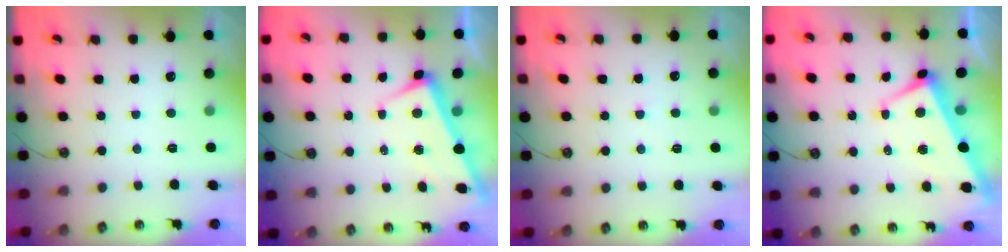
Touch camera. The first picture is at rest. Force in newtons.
{"total": 2.0, "press": 1.9, "slide": 0.6}
{"total": 2.9, "press": 2.9, "slide": 0.2}
{"total": 1.7, "press": 1.4, "slide": 1.0}